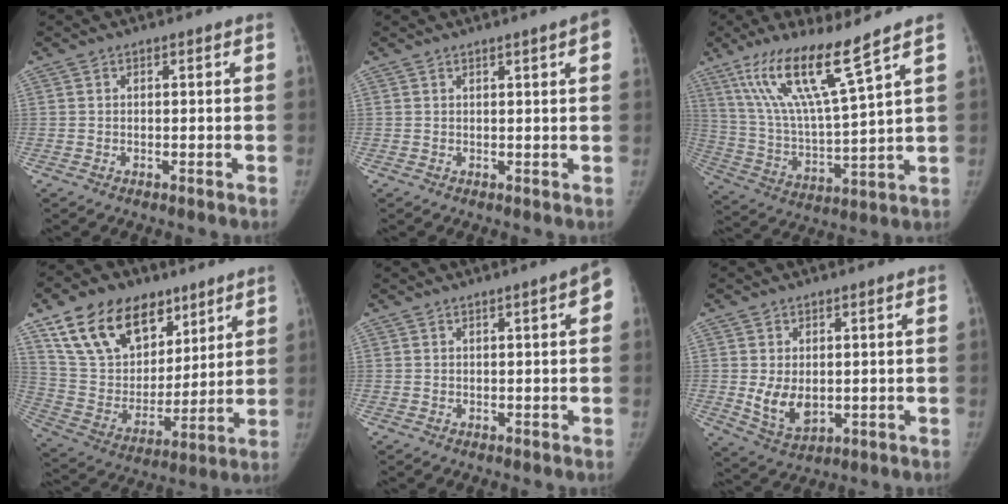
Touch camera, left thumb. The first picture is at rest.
{"total": 5.3, "force": [2.3, 0.3, 4.8], "torque": [-0.051, 0.001, 0.026]}
{"total": 15.8, "force": [10.2, 0.9, 12.1], "torque": [-0.229, -0.054, 0.202]}
{"total": 22.3, "force": [13.4, 13.9, 11.2], "torque": [-0.161, -0.035, 0.248]}
{"total": 4.1, "force": [1.2, 0.7, 3.9], "torque": [-0.039, 0.006, 0.008]}
{"total": 6.8, "force": [0.1, 4.7, 4.9], "torque": [-0.071, -0.018, 0.018]}